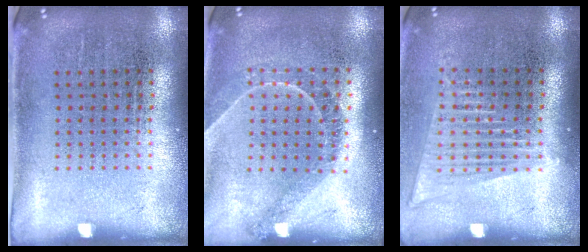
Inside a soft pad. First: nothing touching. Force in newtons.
{"total": 1.2, "press": 1.2, "slide": 0.4}
{"total": 1.5, "press": 1.3, "slide": 0.8}